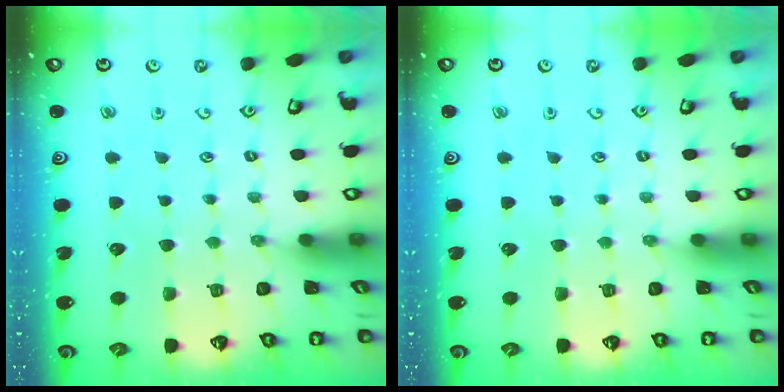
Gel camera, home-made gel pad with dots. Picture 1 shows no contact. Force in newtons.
{"total": 0.0}